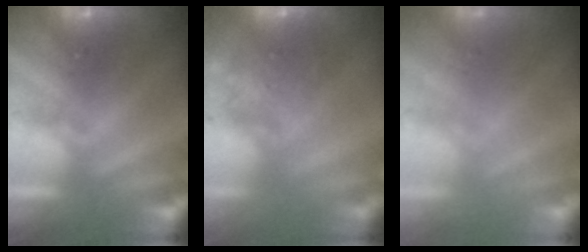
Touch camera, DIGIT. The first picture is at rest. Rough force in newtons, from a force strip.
{"total": 7.6}
{"total": 2.3}